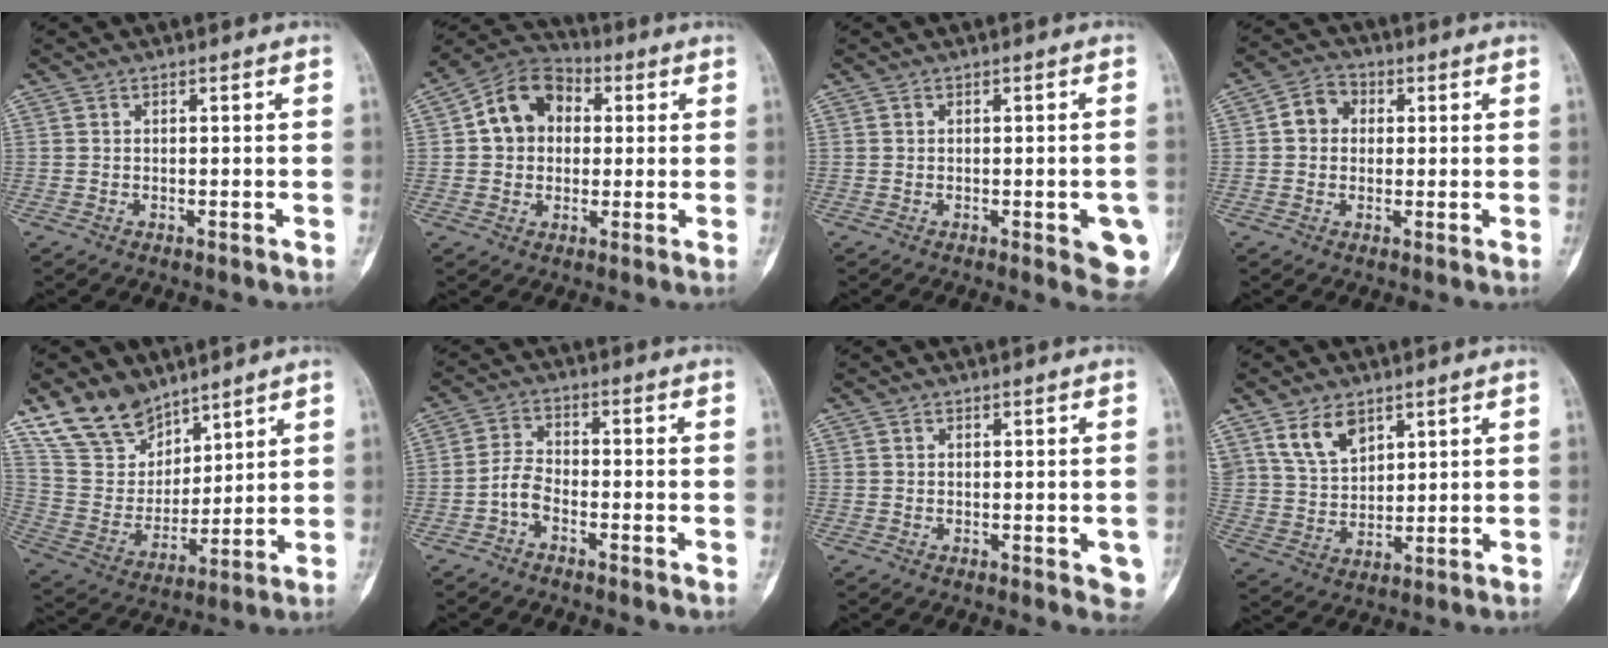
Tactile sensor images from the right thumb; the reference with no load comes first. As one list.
[{"total": 11.7, "force": [1.7, 9.4, 6.8], "torque": [-0.083, 0.023, 0.015]}, {"total": 7.5, "force": [-2.4, 2.7, 6.6], "torque": [-0.052, 0.003, -0.027]}, {"total": 5.6, "force": [0.6, 4.9, 2.7], "torque": [-0.022, 0.013, -0.002]}, {"total": 13.5, "force": [10.5, 7.6, 3.7], "torque": [-0.037, -0.059, 0.217]}, {"total": 4.2, "force": [-2.3, 2.4, 2.5], "torque": [-0.044, 0.024, -0.053]}, {"total": 3.0, "force": [-0.5, 1.8, 2.3], "torque": [-0.003, -0.001, -0.005]}, {"total": 8.2, "force": [4.9, 5.0, 4.3], "torque": [-0.060, -0.024, 0.106]}]